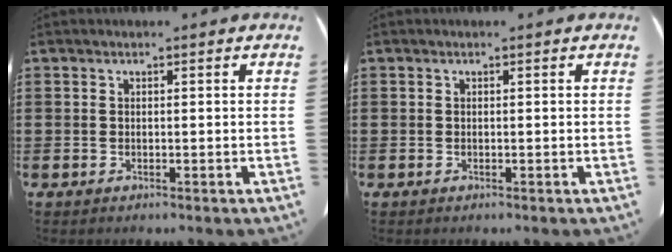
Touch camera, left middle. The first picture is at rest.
{"total": 0.0}